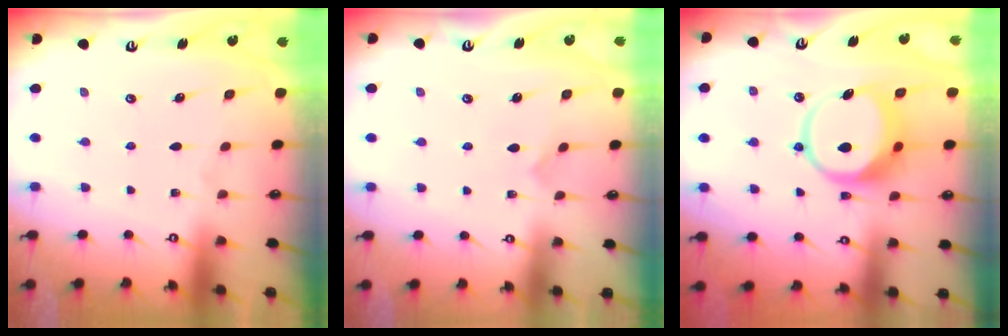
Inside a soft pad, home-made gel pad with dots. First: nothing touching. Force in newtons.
{"total": 2.7, "press": 2.7, "slide": 0.3}
{"total": 11.4, "press": 11.2, "slide": 1.8}